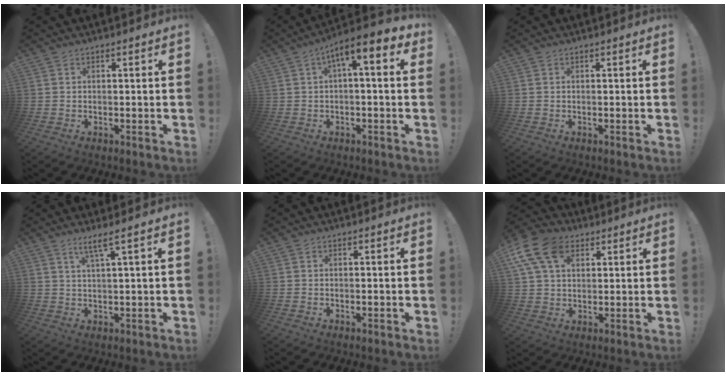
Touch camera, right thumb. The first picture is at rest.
{"total": 7.2, "force": [2.3, 1.6, 6.7], "torque": [-0.107, -0.014, 0.038]}
{"total": 0.0}
{"total": 4.3, "force": [2.4, -0.4, 3.5], "torque": [-0.071, -0.004, 0.037]}
{"total": 0.0}
{"total": 14.1, "force": [6.1, 9.4, 8.6], "torque": [-0.165, -0.015, 0.118]}